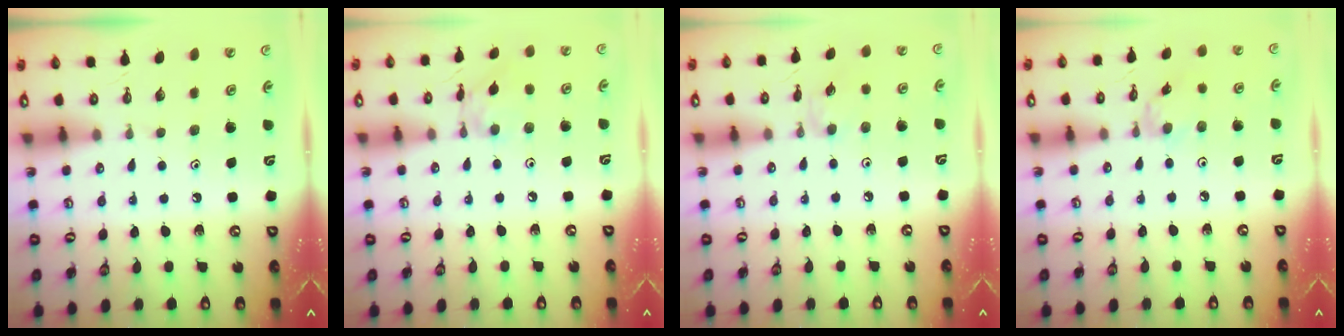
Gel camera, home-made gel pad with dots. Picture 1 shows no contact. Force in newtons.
{"total": 7.0, "press": 6.9, "slide": 0.3}
{"total": 1.7, "press": 1.7, "slide": 0.4}
{"total": 2.6, "press": 2.5, "slide": 0.5}